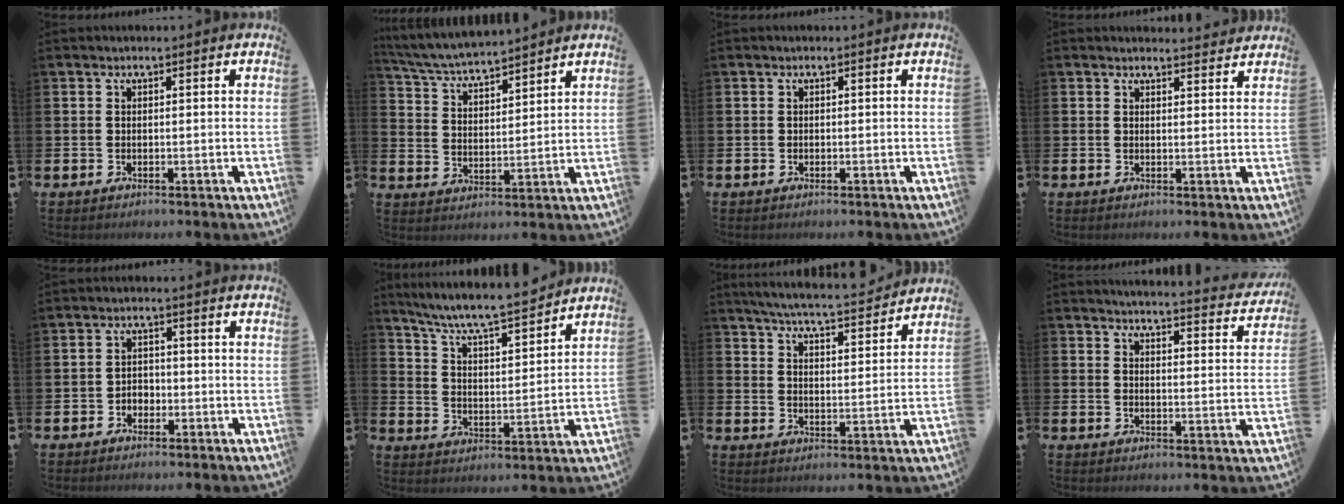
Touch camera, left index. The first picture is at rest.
{"total": 5.3, "force": [5.3, 0.3, 0.8], "torque": [-0.044, -0.036, 0.091]}
{"total": 0.0}
{"total": 2.2, "force": [2.2, 0.3, -0.1], "torque": [0.007, -0.014, 0.037]}
{"total": 2.0, "force": [-1.2, 1.5, 0.5], "torque": [-0.008, 0.003, -0.028]}
{"total": 7.4, "force": [7.0, 0.2, 2.4], "torque": [-0.079, -0.054, 0.119]}
{"total": 6.0, "force": [5.9, 0.1, 1.4], "torque": [-0.044, -0.045, 0.100]}
{"total": 4.2, "force": [4.2, 0.1, 0.5], "torque": [-0.013, -0.040, 0.068]}